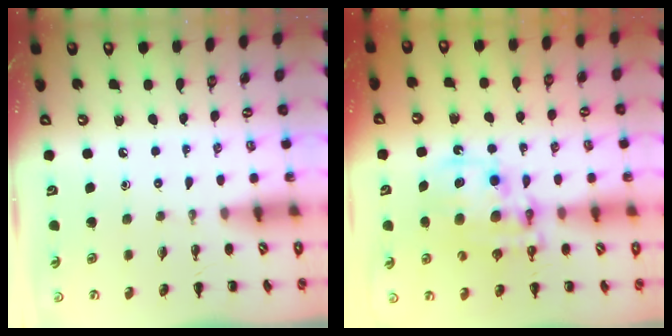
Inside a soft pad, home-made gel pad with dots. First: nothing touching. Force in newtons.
{"total": 13.1, "press": 12.8, "slide": 2.8}